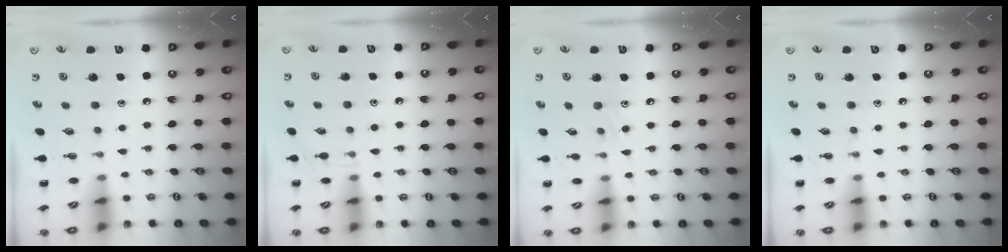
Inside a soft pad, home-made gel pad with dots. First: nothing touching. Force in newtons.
{"total": 6.5, "press": 6.2, "slide": 1.8}
{"total": 7.0, "press": 6.7, "slide": 1.9}
{"total": 0.0}